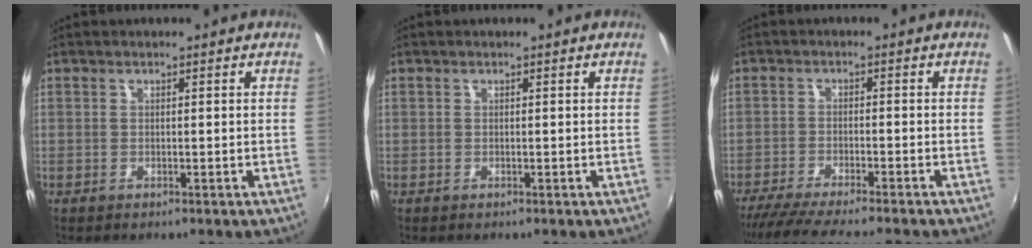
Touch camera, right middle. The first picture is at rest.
{"total": 0.0}
{"total": 10.5, "force": [-9.3, -0.3, 4.9], "torque": [-0.111, -0.025, -0.154]}